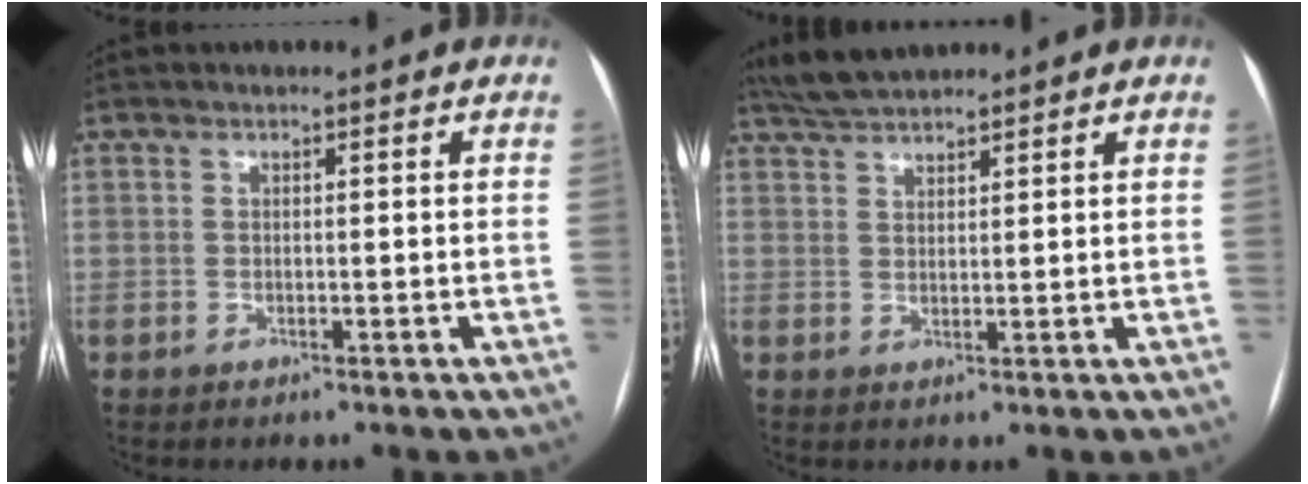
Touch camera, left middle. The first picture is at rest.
{"total": 5.1, "force": [4.7, 0.4, 1.8], "torque": [-0.043, 0.022, 0.093]}